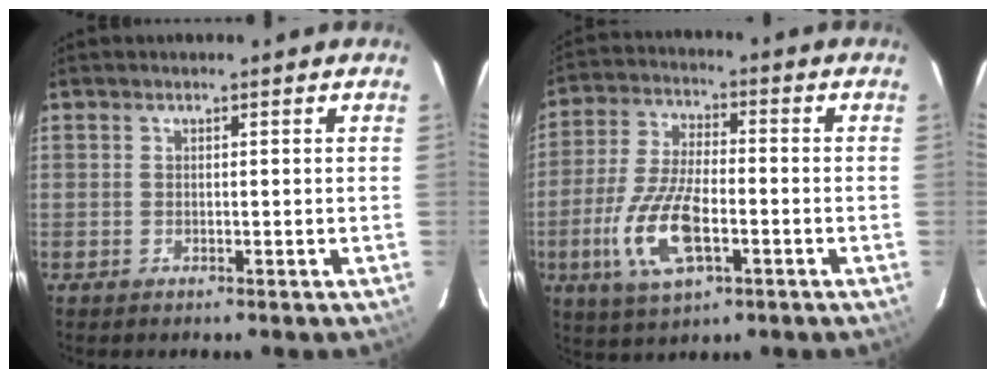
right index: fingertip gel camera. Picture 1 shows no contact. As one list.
[{"total": 13.3, "force": [-4.4, 5.4, 11.3], "torque": [-0.244, -0.008, -0.082]}]